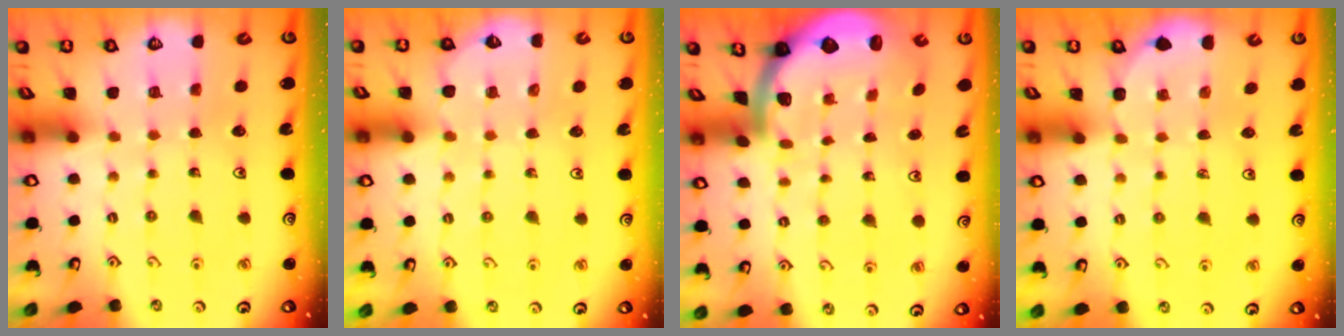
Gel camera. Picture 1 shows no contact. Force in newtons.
{"total": 4.9, "press": 4.4, "slide": 2.1}
{"total": 1.4, "press": 1.4, "slide": 0.2}
{"total": 3.0, "press": 2.9, "slide": 0.9}